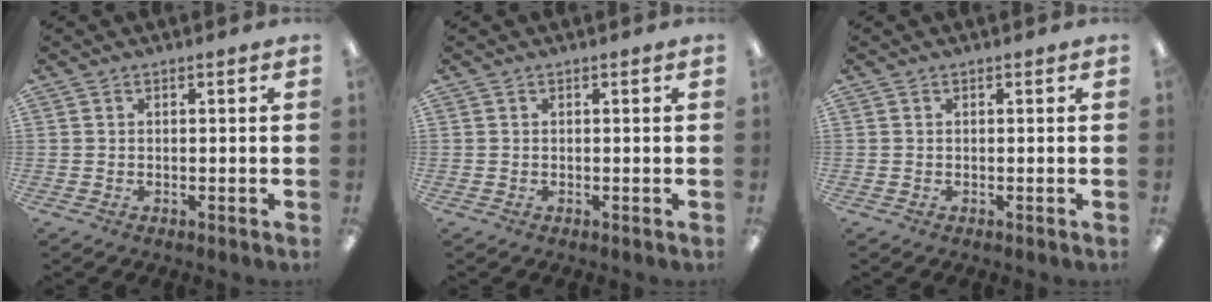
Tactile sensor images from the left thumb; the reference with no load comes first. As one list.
[{"total": 0.0}, {"total": 0.0}]